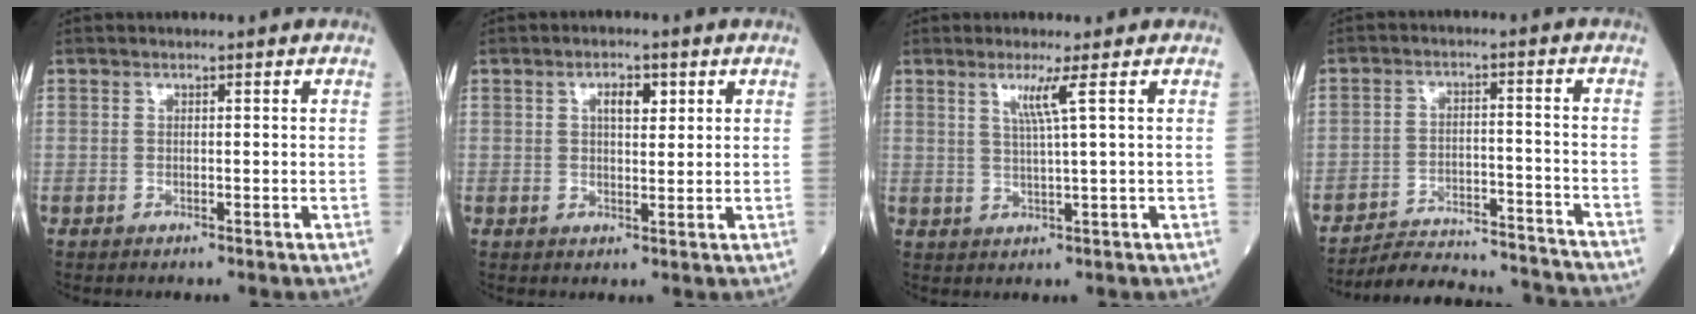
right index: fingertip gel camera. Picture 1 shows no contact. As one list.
[{"total": 3.3, "force": [1.3, 1.4, 2.7], "torque": [-0.045, 0.003, 0.021]}, {"total": 3.5, "force": [1.5, -1.1, 2.9], "torque": [-0.060, -0.006, 0.032]}, {"total": 17.1, "force": [-16.7, 1.6, 3.3], "torque": [-0.053, 0.003, -0.230]}]